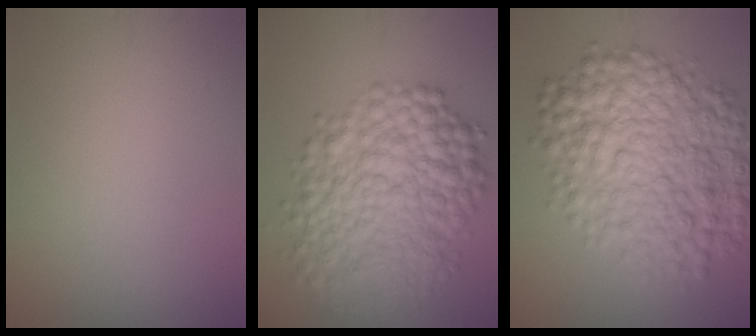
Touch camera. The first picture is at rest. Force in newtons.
{"total": 10.0, "press": 10.0, "slide": 0.1}
{"total": 9.6, "press": 9.6, "slide": 0.1}